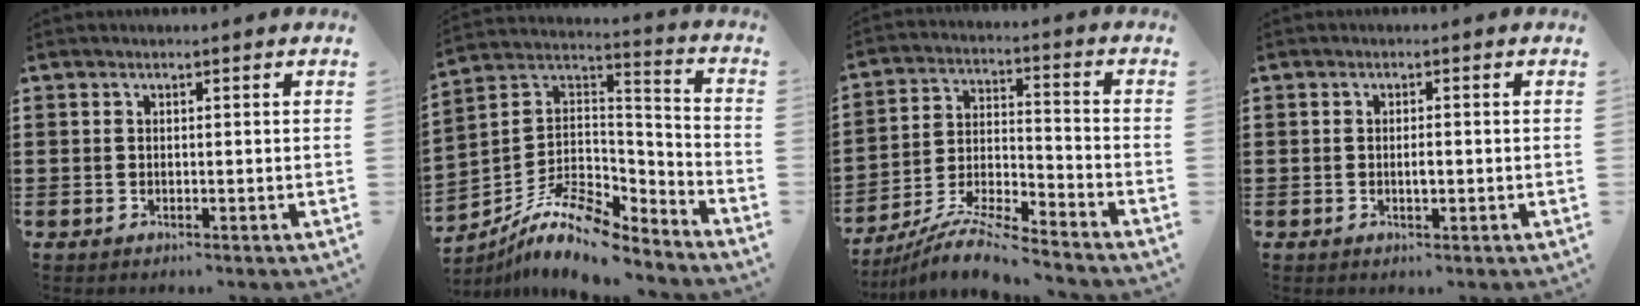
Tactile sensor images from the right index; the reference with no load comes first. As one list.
[{"total": 11.5, "force": [-9.0, 3.7, 6.2], "torque": [-0.127, 0.018, -0.176]}, {"total": 9.2, "force": [-8.6, 0.1, 3.2], "torque": [-0.062, 0.008, -0.170]}, {"total": 1.4, "force": [-0.2, 0.4, 1.4], "torque": [-0.027, 0.000, -0.003]}]